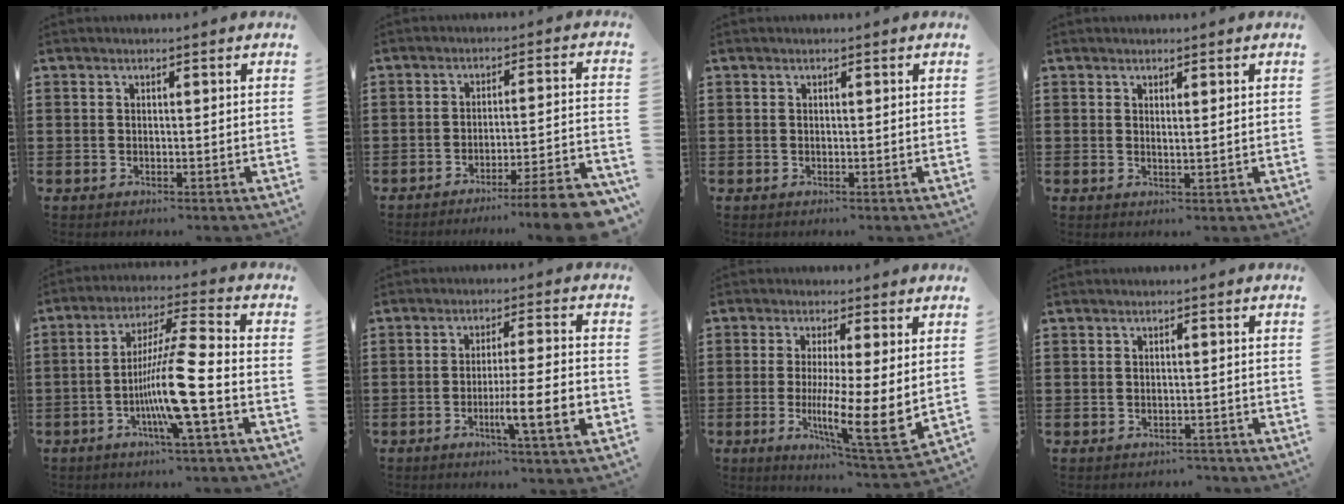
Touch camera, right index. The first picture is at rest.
{"total": 6.6, "force": [-5.5, -0.5, 3.6], "torque": [-0.052, -0.008, -0.105]}
{"total": 0.0}
{"total": 1.2, "force": [1.1, 0.0, 0.5], "torque": [-0.011, 0.000, 0.021]}
{"total": 11.5, "force": [-3.6, -0.1, 10.9], "torque": [-0.219, -0.013, -0.076]}
{"total": 9.0, "force": [-2.9, 0.3, 8.5], "torque": [-0.145, -0.011, -0.050]}
{"total": 9.7, "force": [-0.7, 1.6, 9.5], "torque": [-0.150, -0.026, -0.009]}
{"total": 1.0, "force": [-0.9, 0.5, -0.1], "torque": [-0.002, 0.004, -0.021]}